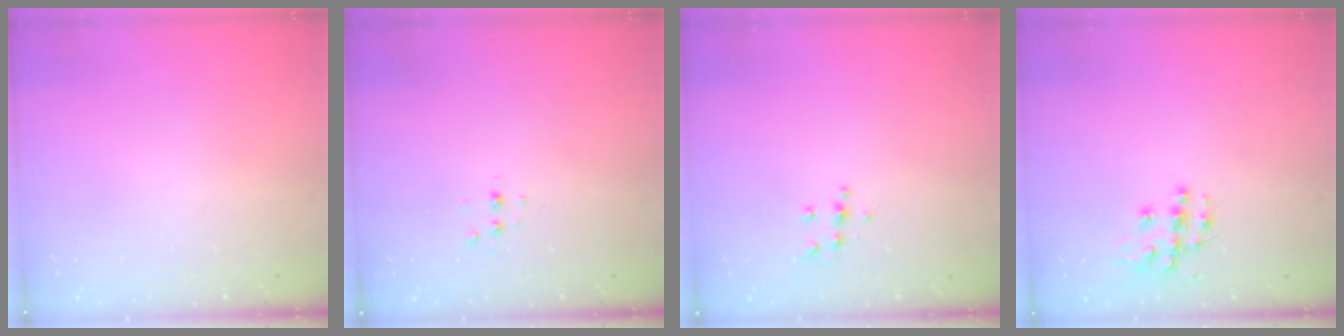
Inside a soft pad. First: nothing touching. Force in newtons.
{"total": 3.1, "press": 3.1, "slide": 0.6}
{"total": 5.7, "press": 5.7, "slide": 0.9}
{"total": 11.3, "press": 11.2, "slide": 0.7}